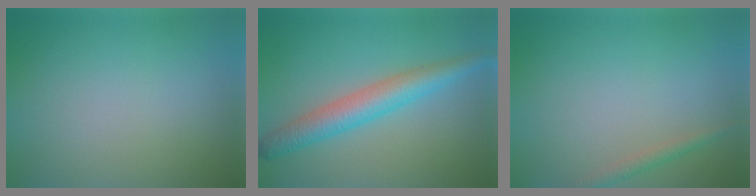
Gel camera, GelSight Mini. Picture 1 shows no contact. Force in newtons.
{"total": 4.7, "press": 4.7, "slide": 0.1}
{"total": 1.4, "press": 1.4, "slide": 0.0}